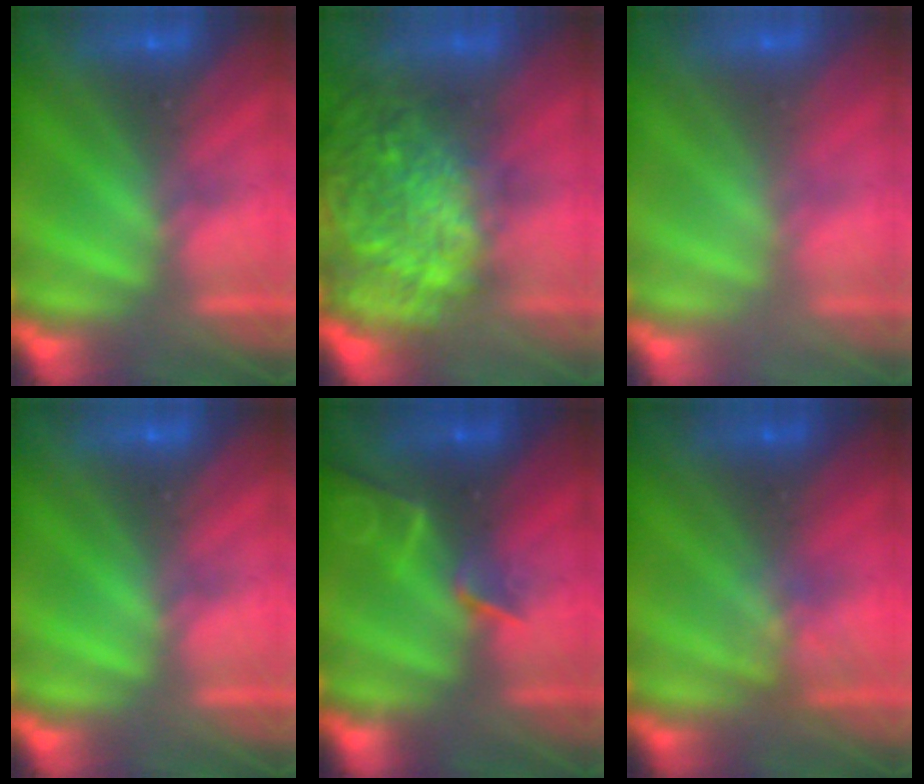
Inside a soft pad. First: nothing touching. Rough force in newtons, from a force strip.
{"total": 11.1}
{"total": 2.8}
{"total": 0.0}
{"total": 2.1}
{"total": 2.7}